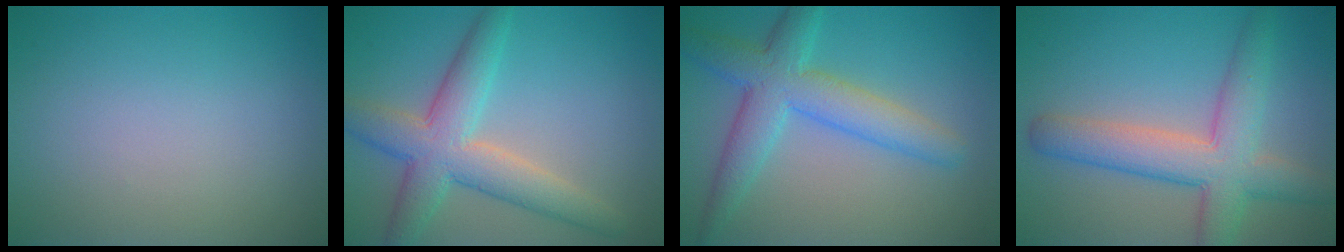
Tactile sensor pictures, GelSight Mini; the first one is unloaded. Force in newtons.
{"total": 6.2, "press": 6.2, "slide": 0.2}
{"total": 5.8, "press": 5.8, "slide": 0.2}
{"total": 6.6, "press": 6.6, "slide": 0.3}